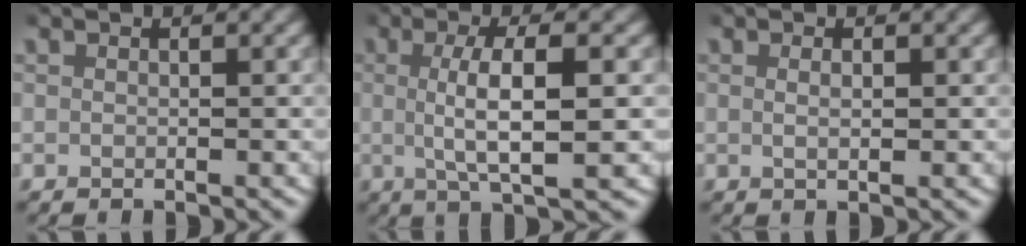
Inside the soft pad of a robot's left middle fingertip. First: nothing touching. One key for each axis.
{"total": 5.3, "fx": -0.1, "fy": 1.0, "fz": 5.2, "tx": -0.094, "ty": -0.007, "tz": -0.001}
{"total": 0.9, "fx": 0.2, "fy": 0.1, "fz": 0.9, "tx": -0.019, "ty": -0.005, "tz": 0.006}